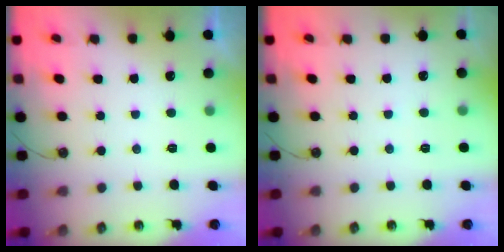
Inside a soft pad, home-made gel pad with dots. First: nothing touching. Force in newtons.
{"total": 3.0, "press": 2.9, "slide": 0.4}